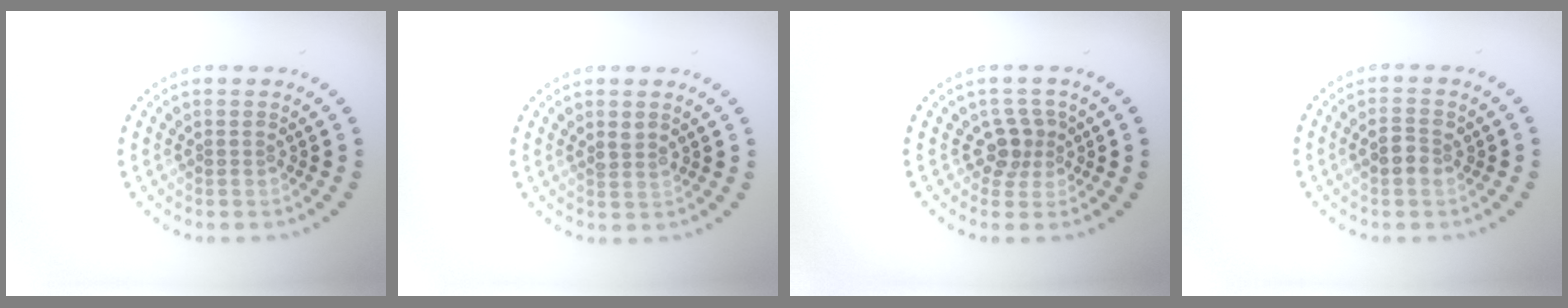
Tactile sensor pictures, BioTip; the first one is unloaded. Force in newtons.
{"total": 0.9, "press": 0.8, "slide": 0.5}
{"total": 2.4, "press": 1.8, "slide": 1.5}
{"total": 2.1, "press": 2.1, "slide": 0.2}